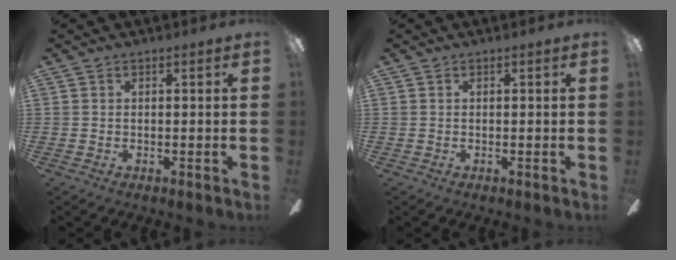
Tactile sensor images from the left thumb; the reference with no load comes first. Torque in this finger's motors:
{"motor_torque": [0.01, 0.01, -0.01, 0.01, 0.00]}